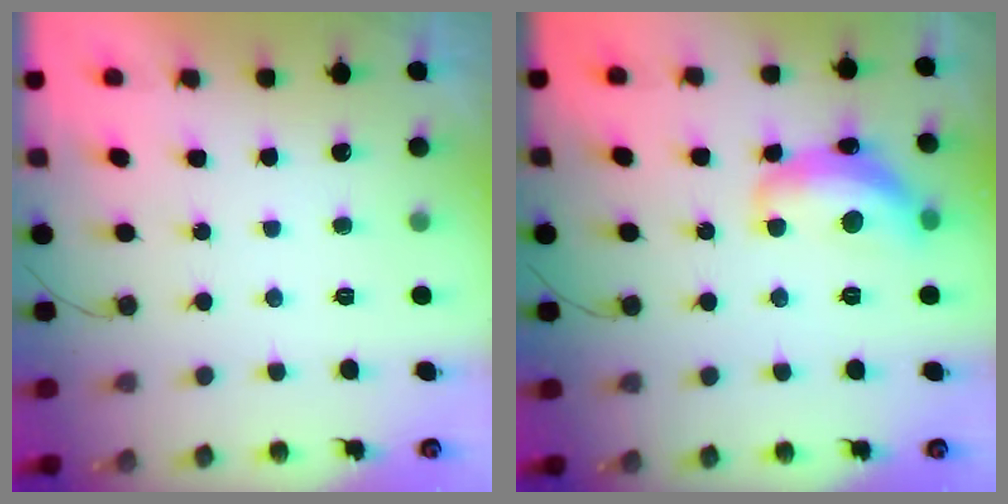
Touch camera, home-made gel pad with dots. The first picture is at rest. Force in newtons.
{"total": 14.4, "press": 14.4, "slide": 0.6}